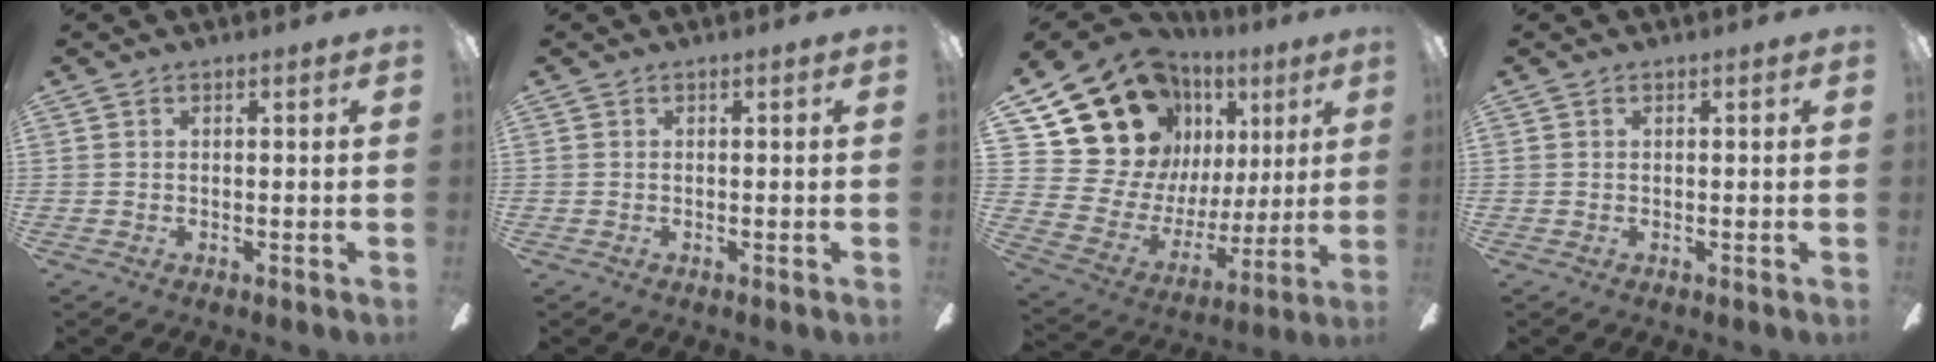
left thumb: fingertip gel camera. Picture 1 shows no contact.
{"total": 0.0}
{"total": 19.1, "force": [11.3, 13.5, 7.3], "torque": [-0.151, -0.093, 0.230]}
{"total": 0.0}